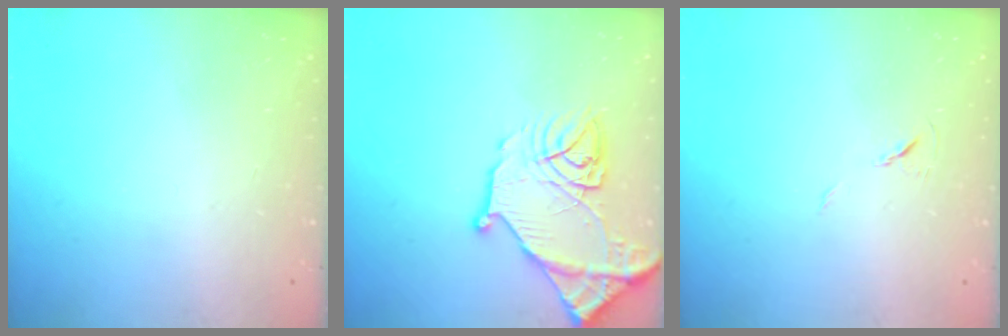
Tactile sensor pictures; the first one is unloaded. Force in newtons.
{"total": 17.5, "press": 17.4, "slide": 1.9}
{"total": 5.1, "press": 4.7, "slide": 2.1}